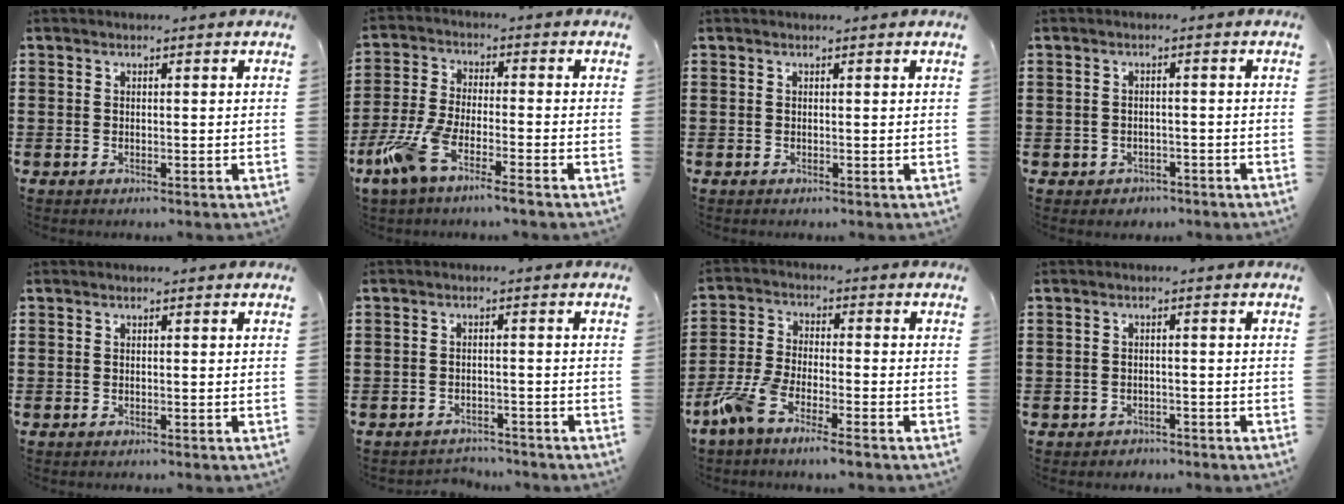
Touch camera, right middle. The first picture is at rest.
{"total": 7.2, "force": [-5.1, 0.9, 5.0], "torque": [-0.128, -0.018, -0.102]}
{"total": 0.0}
{"total": 1.4, "force": [-1.1, 0.8, -0.1], "torque": [-0.005, 0.002, -0.026]}
{"total": 0.0}
{"total": 2.2, "force": [-2.1, 0.4, -0.3], "torque": [-0.004, 0.000, -0.049]}
{"total": 6.1, "force": [-4.9, 0.7, 3.6], "torque": [-0.101, -0.015, -0.100]}
{"total": 1.2, "force": [-1.1, 0.6, -0.1], "torque": [-0.004, 0.002, -0.025]}